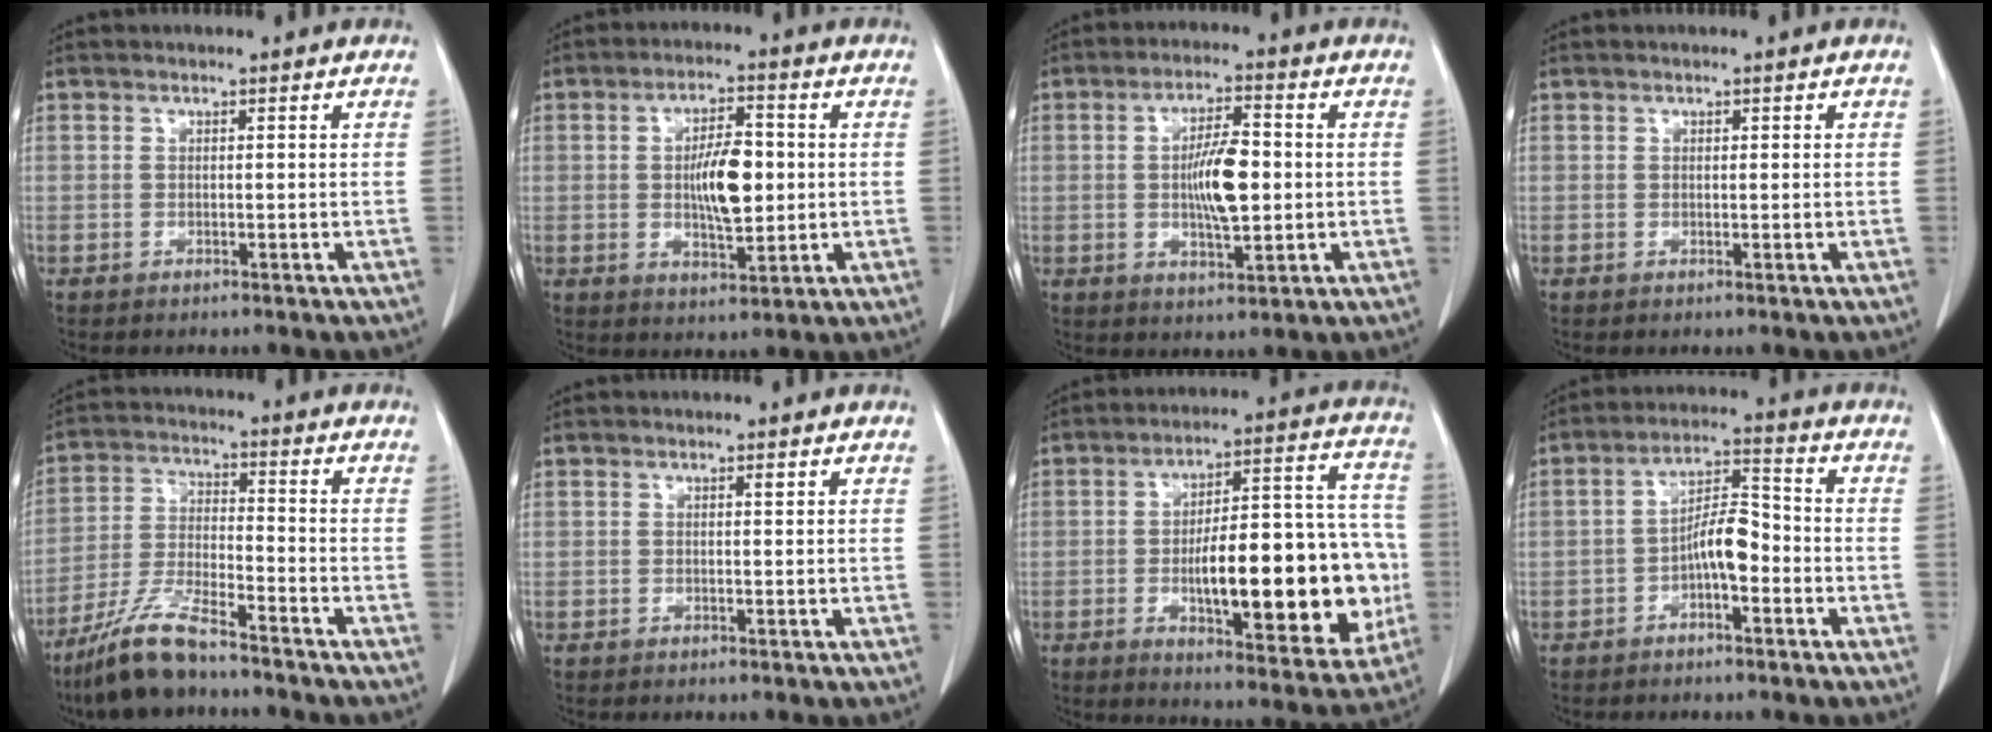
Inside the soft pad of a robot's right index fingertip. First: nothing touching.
{"total": 8.3, "force": [0.1, 2.7, 7.8], "torque": [-0.140, 0.003, 0.005]}
{"total": 8.3, "force": [-0.1, 2.2, 8.0], "torque": [-0.148, 0.003, 0.000]}
{"total": 0.6, "force": [0.3, 0.3, 0.5], "torque": [-0.005, 0.001, 0.004]}
{"total": 9.9, "force": [-7.9, 1.3, 5.9], "torque": [-0.124, -0.023, -0.153]}
{"total": 0.6, "force": [0.3, 0.1, 0.5], "torque": [-0.010, -0.002, 0.005]}
{"total": 23.1, "force": [-3.8, 6.9, 21.7], "torque": [-0.262, 0.028, -0.039]}
{"total": 6.4, "force": [-2.1, 2.2, 5.7], "torque": [-0.106, 0.021, -0.036]}